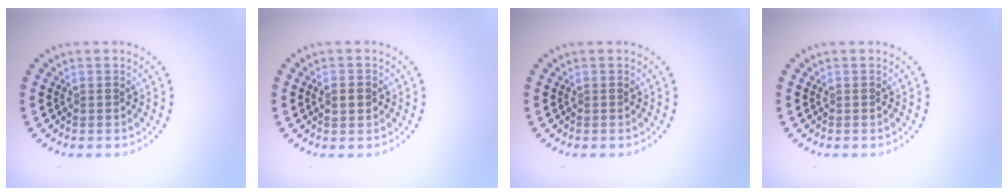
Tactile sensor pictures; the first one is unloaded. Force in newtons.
{"total": 2.0, "press": 2.0, "slide": 0.1}
{"total": 0.0}
{"total": 0.0}